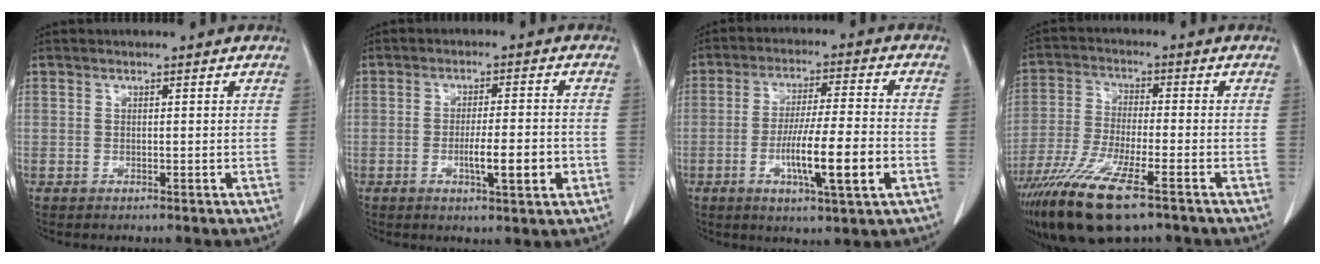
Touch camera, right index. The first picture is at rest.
{"total": 6.6, "force": [-1.9, 0.7, 6.2], "torque": [-0.097, -0.004, -0.025]}
{"total": 11.5, "force": [-3.5, 0.4, 11.0], "torque": [-0.191, -0.010, -0.059]}
{"total": 14.2, "force": [-9.3, 2.5, 10.5], "torque": [-0.212, -0.039, -0.167]}